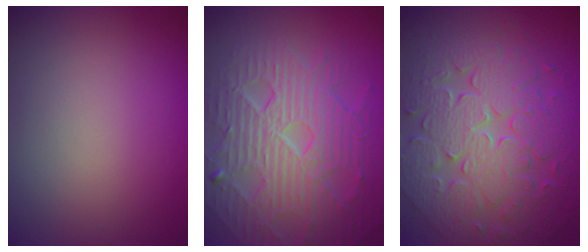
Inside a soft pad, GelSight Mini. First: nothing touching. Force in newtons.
{"total": 10.1, "press": 6.5, "slide": 7.7}
{"total": 9.5, "press": 6.7, "slide": 6.7}